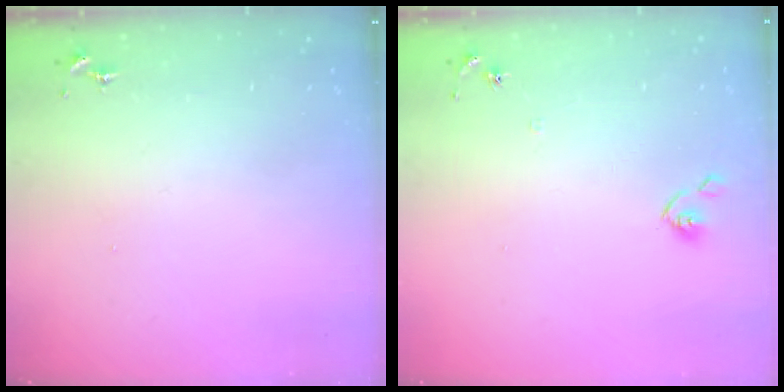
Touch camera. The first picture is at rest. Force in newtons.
{"total": 6.1, "press": 6.1, "slide": 0.5}